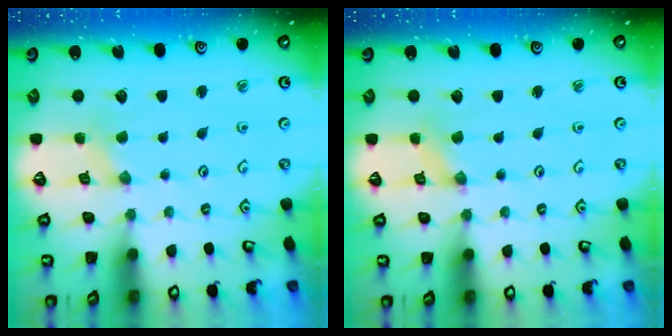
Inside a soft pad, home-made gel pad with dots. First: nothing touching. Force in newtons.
{"total": 0.0}